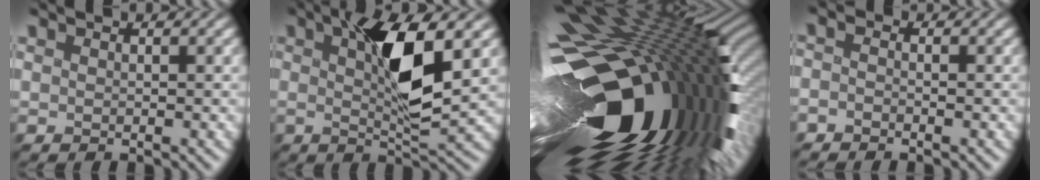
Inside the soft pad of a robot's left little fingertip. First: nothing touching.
{"total": 7.0, "force": [1.6, 1.5, 6.6], "torque": [-0.114, -0.005, 0.030]}
{"total": 19.0, "force": [-4.4, 10.0, 15.6], "torque": [-0.279, -0.070, -0.055]}
{"total": 1.1, "force": [-1.0, 0.2, 0.3], "torque": [-0.008, -0.001, -0.022]}